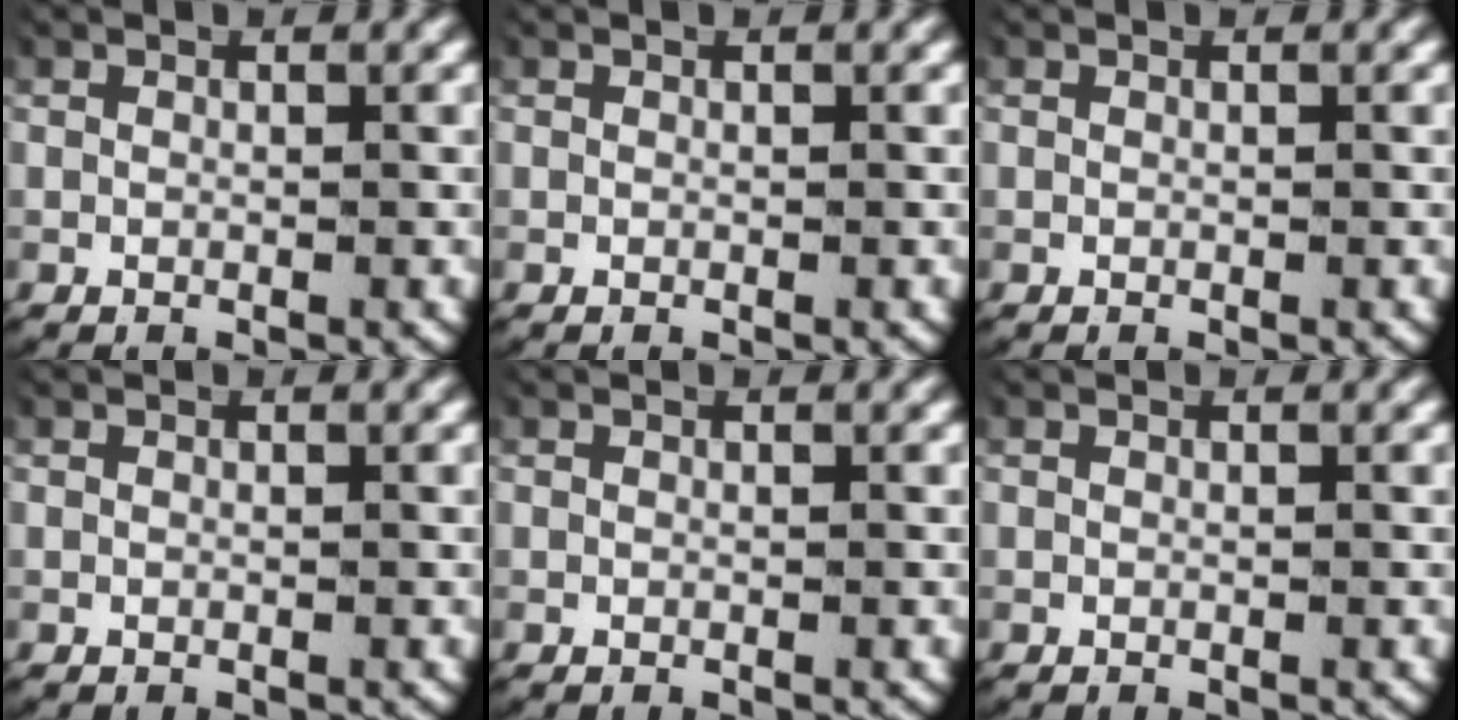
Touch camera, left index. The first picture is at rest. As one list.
[{"total": 0.0}, {"total": 0.0}, {"total": 0.0}, {"total": 0.0}, {"total": 0.0}]